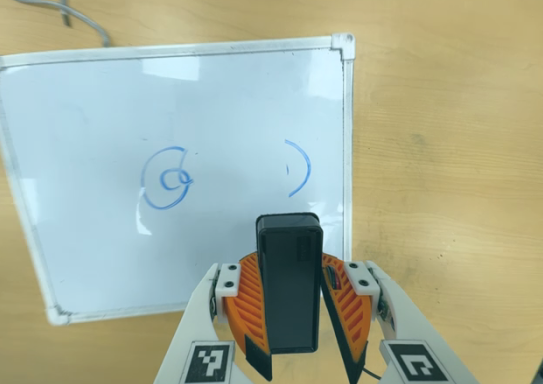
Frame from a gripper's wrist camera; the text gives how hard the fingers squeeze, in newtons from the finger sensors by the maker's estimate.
{"total": 7.7, "left": 8.5, "right": 7.0}